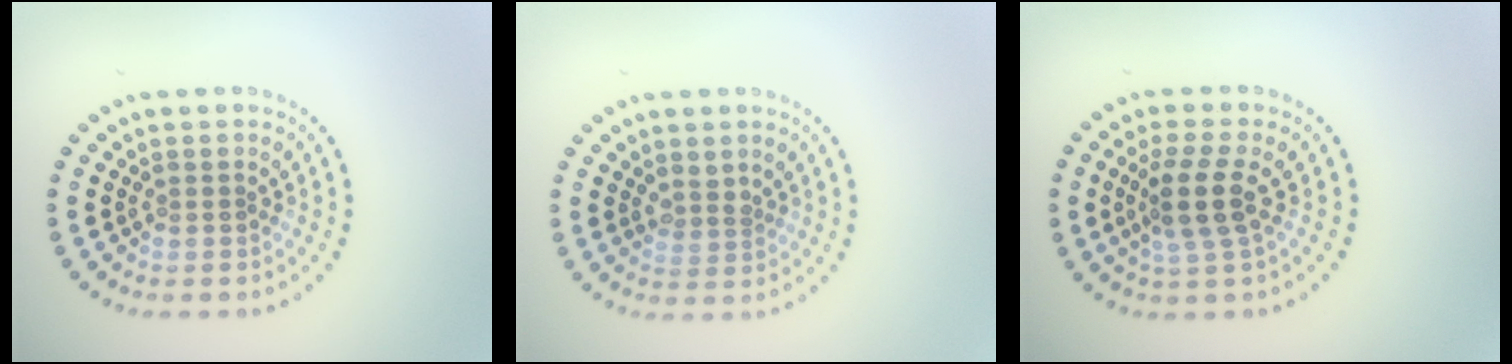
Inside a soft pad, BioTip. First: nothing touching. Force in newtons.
{"total": 1.4, "press": 1.0, "slide": 0.9}
{"total": 3.5, "press": 2.8, "slide": 2.1}